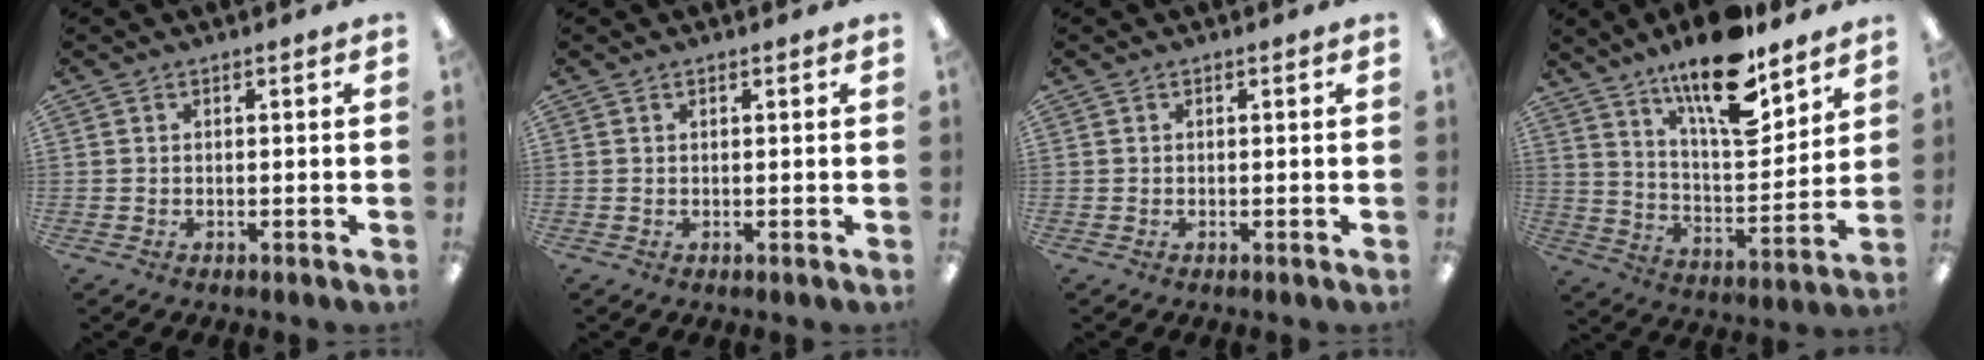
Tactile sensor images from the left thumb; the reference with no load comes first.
{"total": 0.0}
{"total": 0.0}
{"total": 17.7, "force": [12.8, 5.6, 10.8], "torque": [-0.176, -0.081, 0.212]}